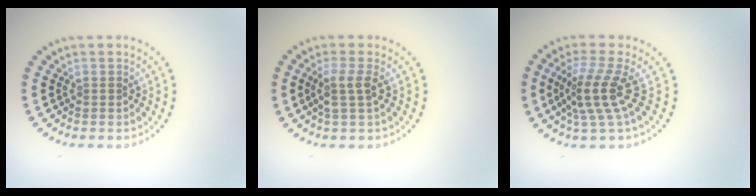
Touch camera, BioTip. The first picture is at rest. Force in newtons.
{"total": 2.0, "press": 1.7, "slide": 1.1}
{"total": 3.7, "press": 2.6, "slide": 2.6}